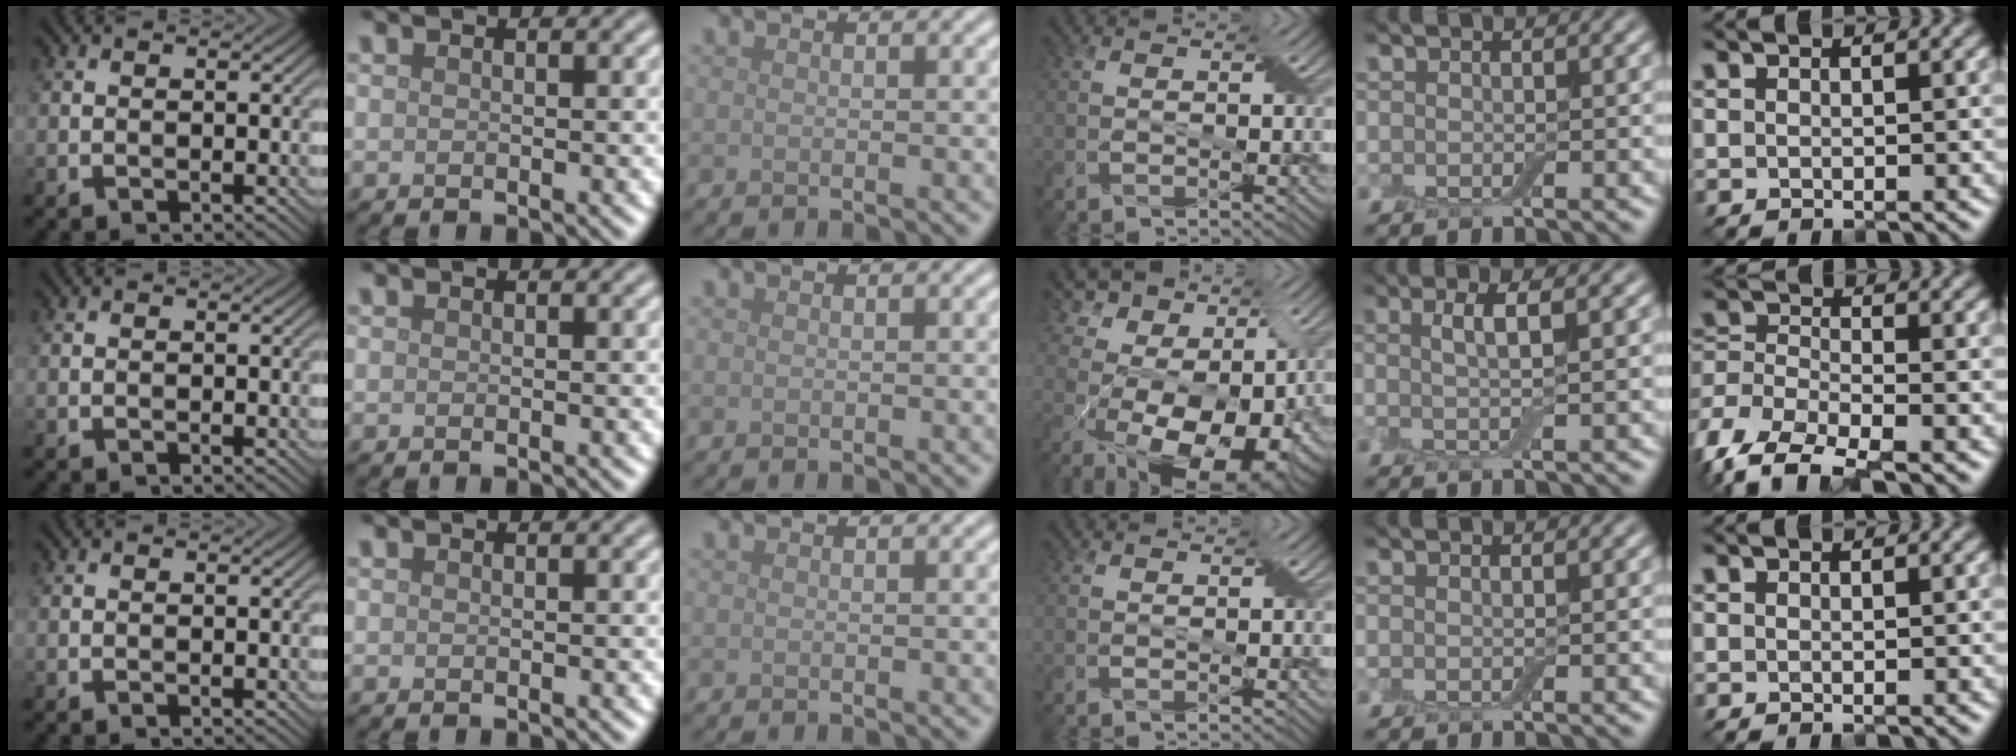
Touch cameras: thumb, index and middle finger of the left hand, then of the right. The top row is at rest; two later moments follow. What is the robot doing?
{"motion": "wipe", "object": "dish"}